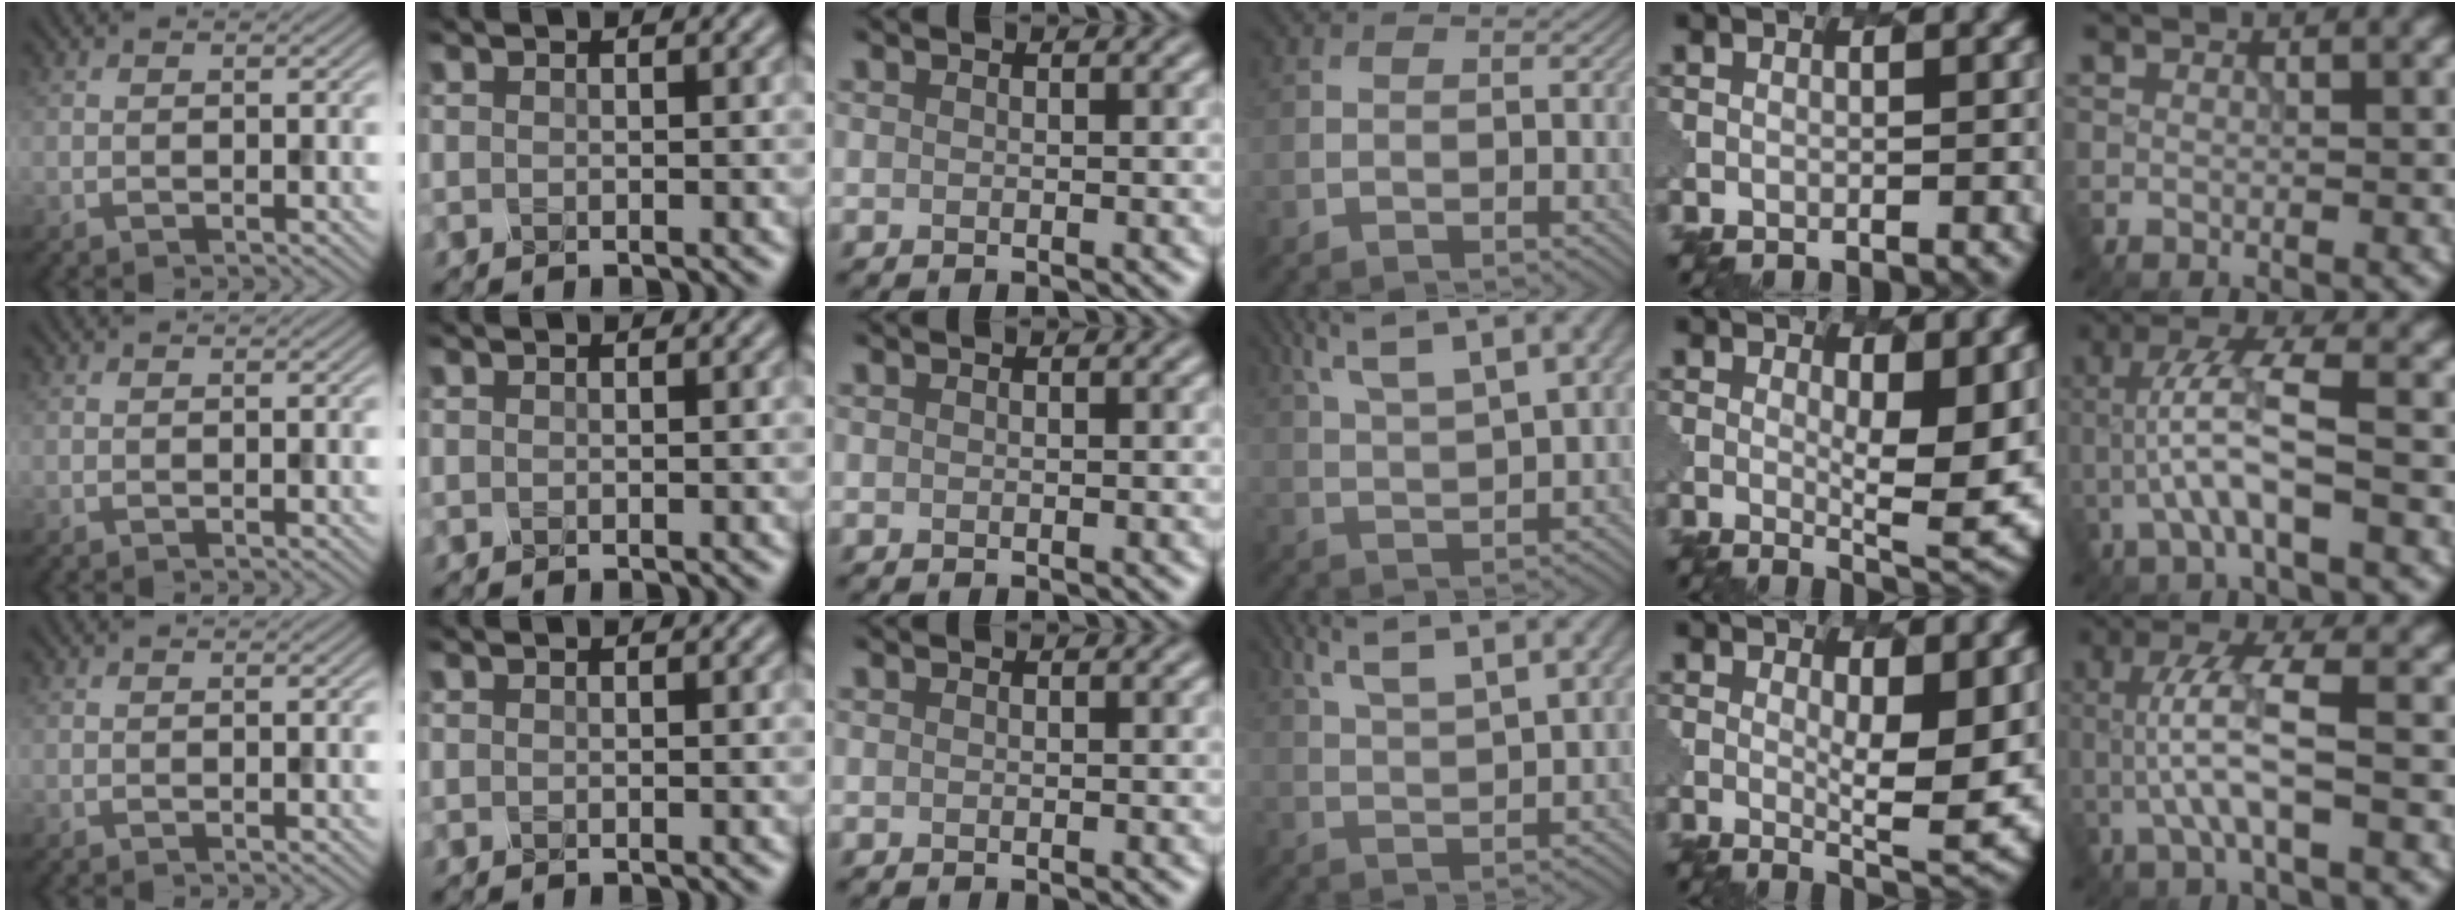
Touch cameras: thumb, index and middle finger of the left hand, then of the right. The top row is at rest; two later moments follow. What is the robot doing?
{"motion": "dispense", "object": "oil cruet"}